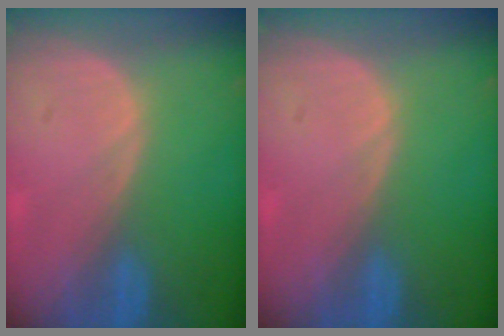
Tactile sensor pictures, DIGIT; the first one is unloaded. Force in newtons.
{"total": 0.0}